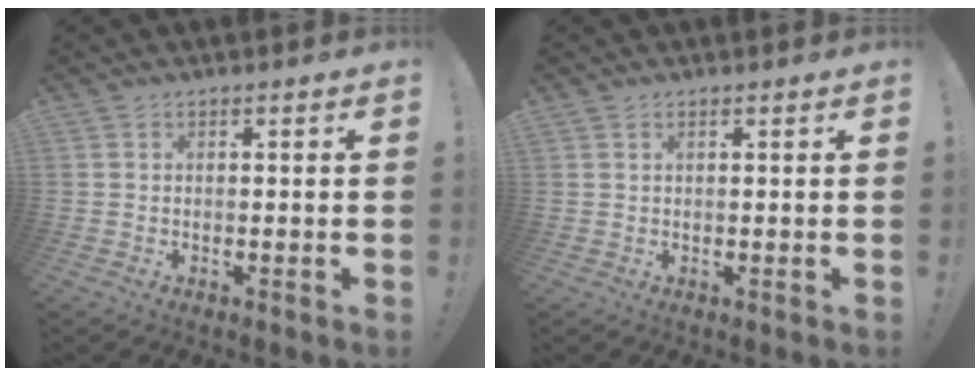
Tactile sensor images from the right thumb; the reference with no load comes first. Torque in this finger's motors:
{"motor_torque": [0.14, 0.06, 0.06, -0.12, 0.12]}